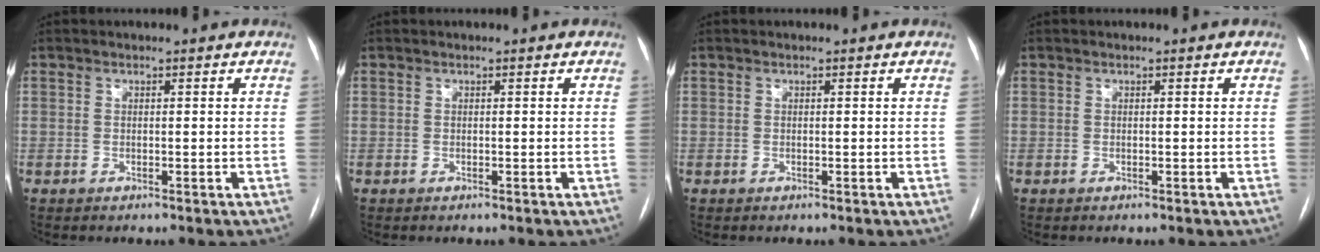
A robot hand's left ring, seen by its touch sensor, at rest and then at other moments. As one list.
[{"total": 0.0}, {"total": 0.0}, {"total": 0.0}]